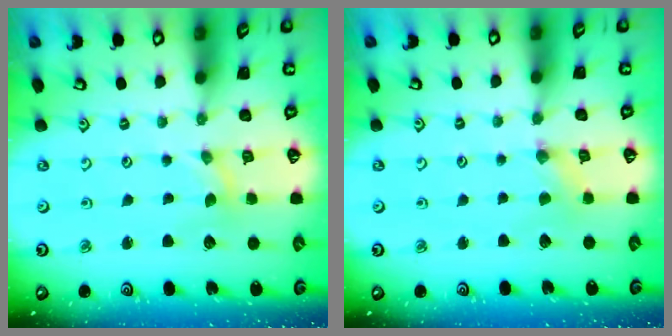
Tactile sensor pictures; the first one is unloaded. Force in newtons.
{"total": 0.5, "press": 0.5, "slide": 0.2}